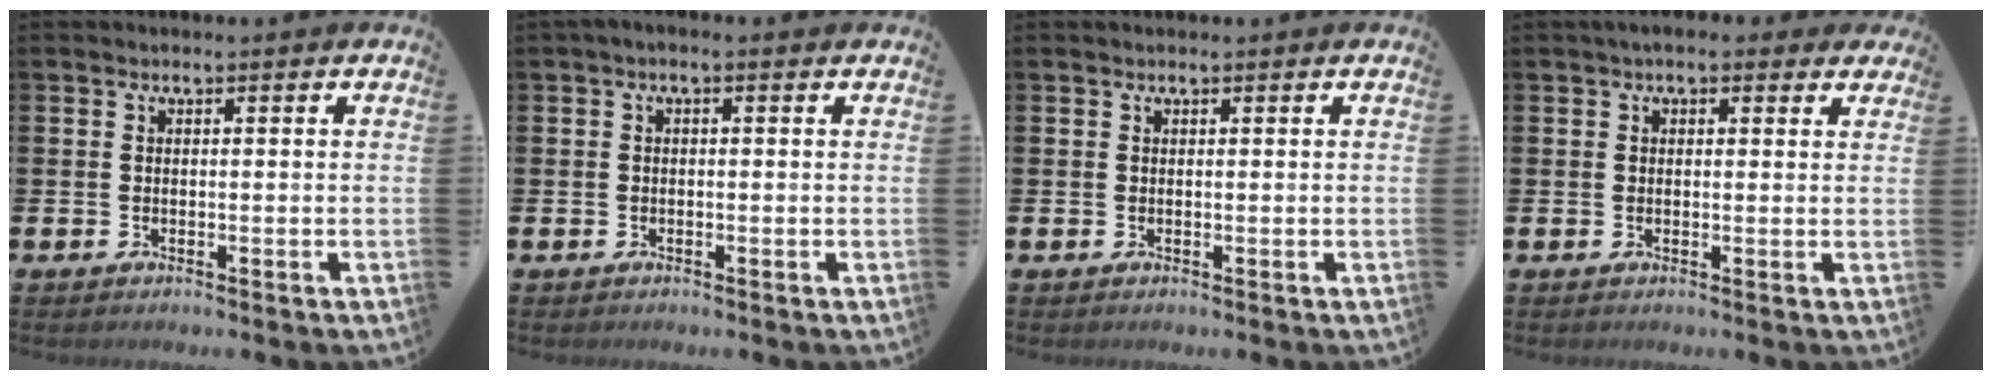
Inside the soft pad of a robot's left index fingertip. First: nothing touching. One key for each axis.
{"total": 0.7, "fx": -0.3, "fy": 0.2, "fz": 0.6, "tx": -0.004, "ty": -0.001, "tz": -0.008}
{"total": 0.0}
{"total": 2.5, "fx": 2.1, "fy": 1.0, "fz": 0.8, "tx": -0.009, "ty": -0.001, "tz": 0.034}